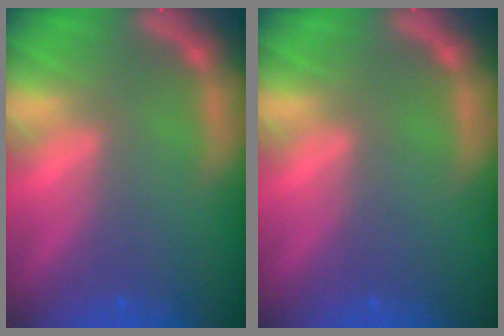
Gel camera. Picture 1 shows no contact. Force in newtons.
{"total": 0.0}